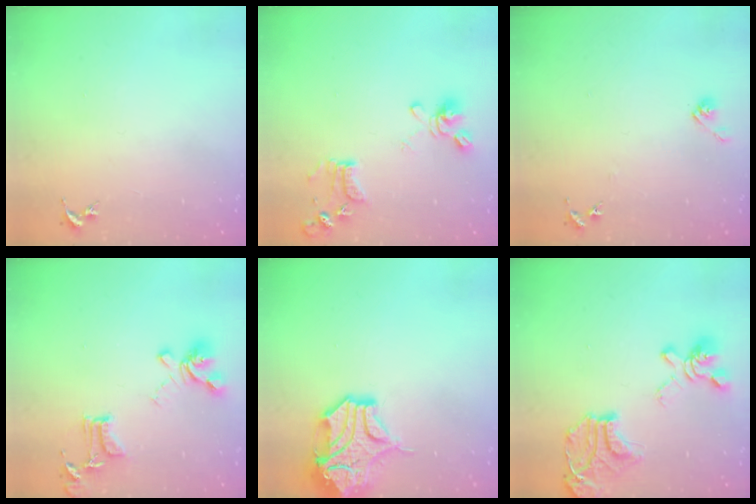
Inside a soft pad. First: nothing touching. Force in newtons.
{"total": 13.1, "press": 13.0, "slide": 1.3}
{"total": 6.2, "press": 6.2, "slide": 0.5}
{"total": 15.9, "press": 15.9, "slide": 1.0}
{"total": 15.8, "press": 15.6, "slide": 2.5}
{"total": 20.9, "press": 20.8, "slide": 2.0}